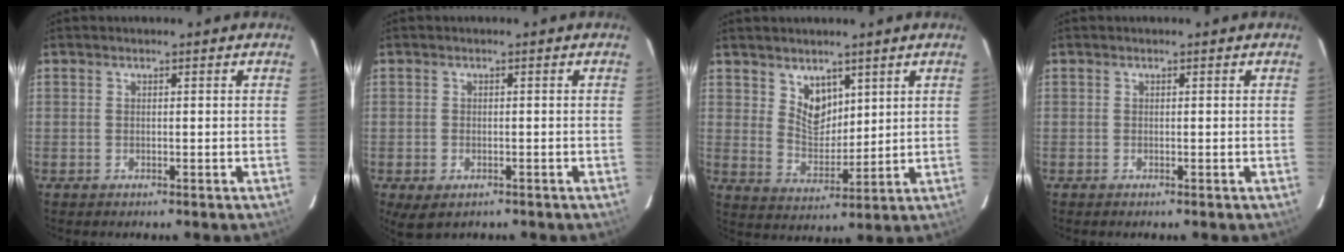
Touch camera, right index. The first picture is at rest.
{"total": 4.8, "force": [-2.1, 3.2, 2.9], "torque": [-0.054, -0.018, -0.027]}
{"total": 6.3, "force": [3.9, 4.1, 2.9], "torque": [-0.040, 0.002, 0.079]}
{"total": 0.0}